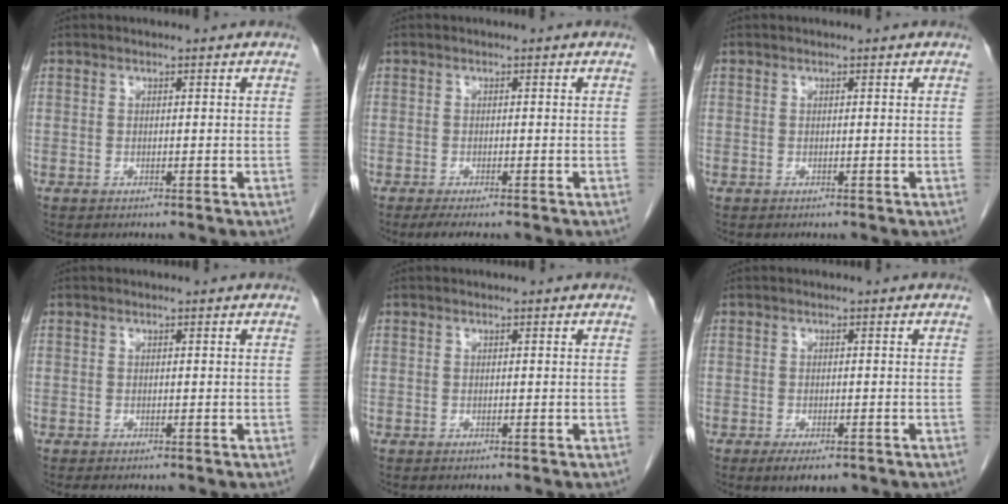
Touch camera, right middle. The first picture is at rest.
{"total": 3.5, "force": [-2.8, 0.6, 2.1], "torque": [-0.035, -0.011, -0.038]}
{"total": 0.0}
{"total": 0.7, "force": [-0.6, 0.1, 0.3], "torque": [-0.004, -0.001, -0.008]}
{"total": 0.0}
{"total": 4.0, "force": [-2.7, 1.4, 2.7], "torque": [-0.042, -0.007, -0.036]}